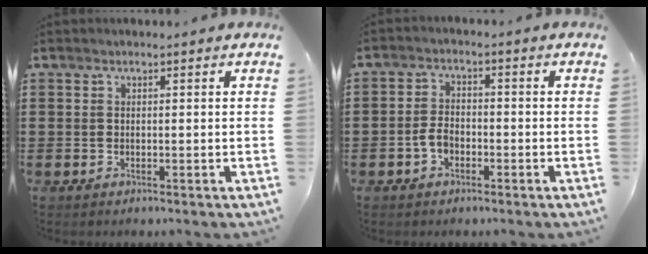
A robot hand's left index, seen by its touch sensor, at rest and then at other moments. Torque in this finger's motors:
{"motor_torque": [0.62, 0.46, 0.26, 0.02]}